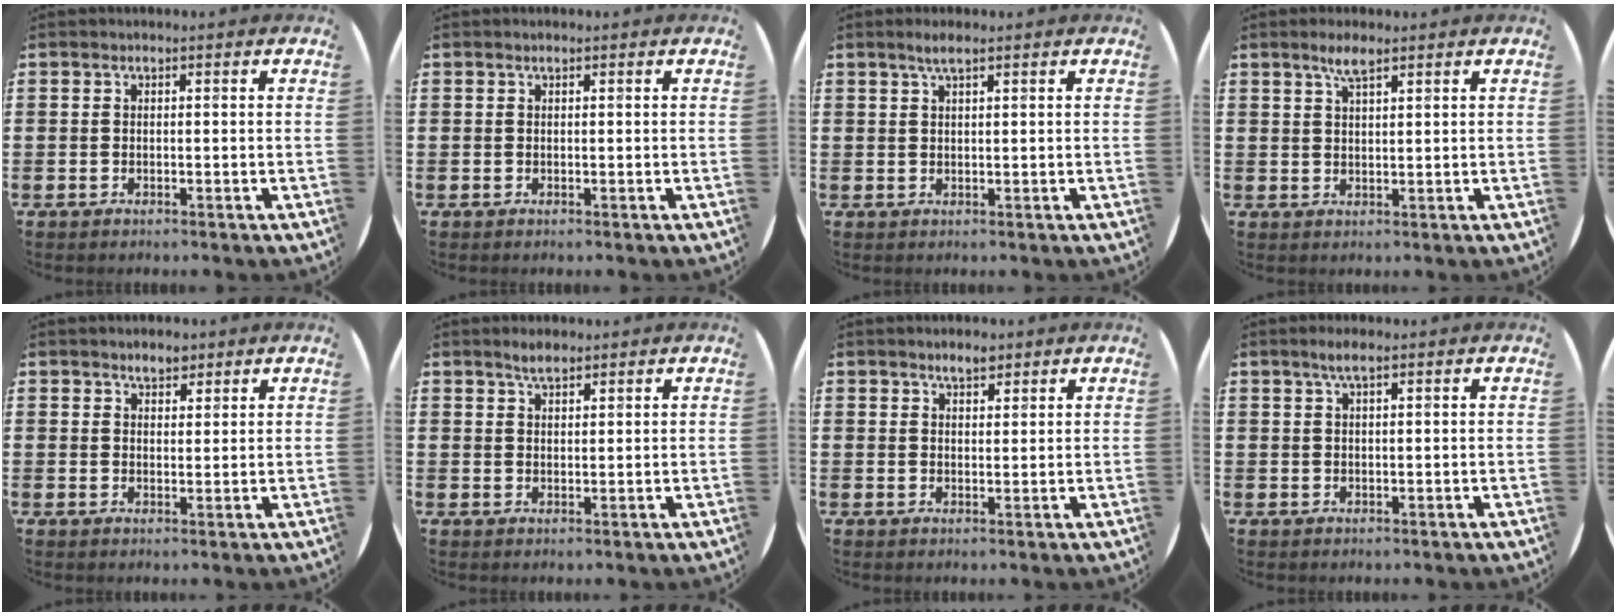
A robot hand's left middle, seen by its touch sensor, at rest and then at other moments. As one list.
[{"total": 0.0}, {"total": 2.0, "force": [1.4, 0.2, 1.4], "torque": [-0.028, 0.005, 0.024]}, {"total": 3.0, "force": [2.2, 0.6, 2.0], "torque": [-0.042, 0.006, 0.038]}, {"total": 2.6, "force": [2.3, 1.1, 0.7], "torque": [-0.007, 0.002, 0.041]}, {"total": 2.2, "force": [2.0, 0.6, 0.8], "torque": [-0.018, 0.005, 0.037]}, {"total": 2.6, "force": [2.2, 1.0, 0.8], "torque": [-0.011, 0.002, 0.040]}, {"total": 2.2, "force": [1.4, 0.3, 1.7], "torque": [-0.033, 0.007, 0.024]}]